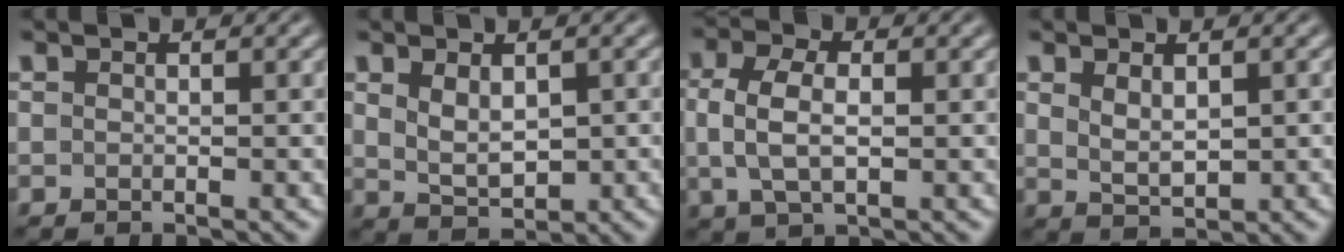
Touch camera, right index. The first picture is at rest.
{"total": 3.5, "force": [0.1, 2.1, 2.8], "torque": [-0.051, -0.016, 0.014]}
{"total": 4.3, "force": [0.2, 2.6, 3.5], "torque": [-0.076, -0.007, 0.012]}
{"total": 2.2, "force": [0.3, 1.0, 2.0], "torque": [-0.036, -0.015, 0.021]}